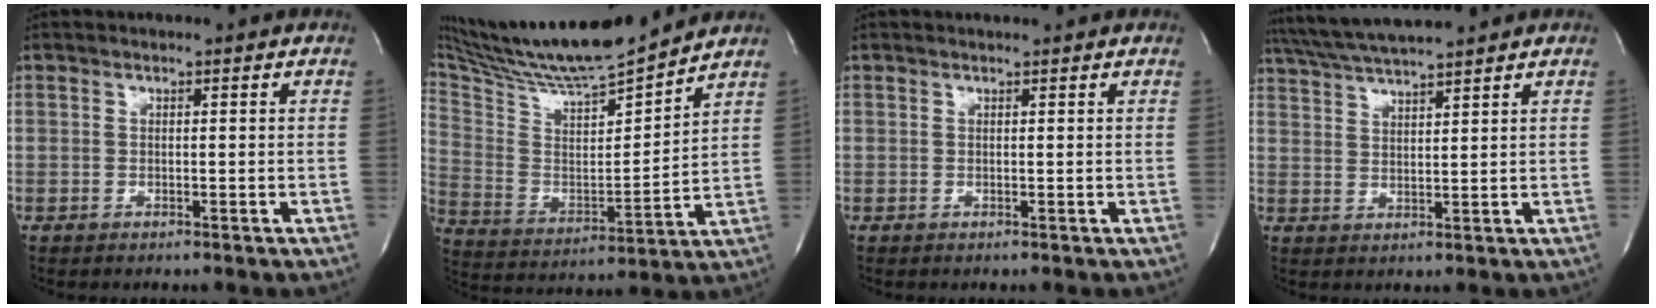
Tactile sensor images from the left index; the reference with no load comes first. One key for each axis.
{"total": 19.0, "fx": 17.5, "fy": 0.8, "fz": 7.5, "tx": -0.148, "ty": -0.007, "tz": 0.306}
{"total": 1.2, "fx": 1.1, "fy": 0.1, "fz": 0.3, "tx": -0.008, "ty": 0.004, "tz": 0.012}
{"total": 9.0, "fx": 8.2, "fy": -0.5, "fz": 3.8, "tx": -0.071, "ty": 0.024, "tz": 0.143}